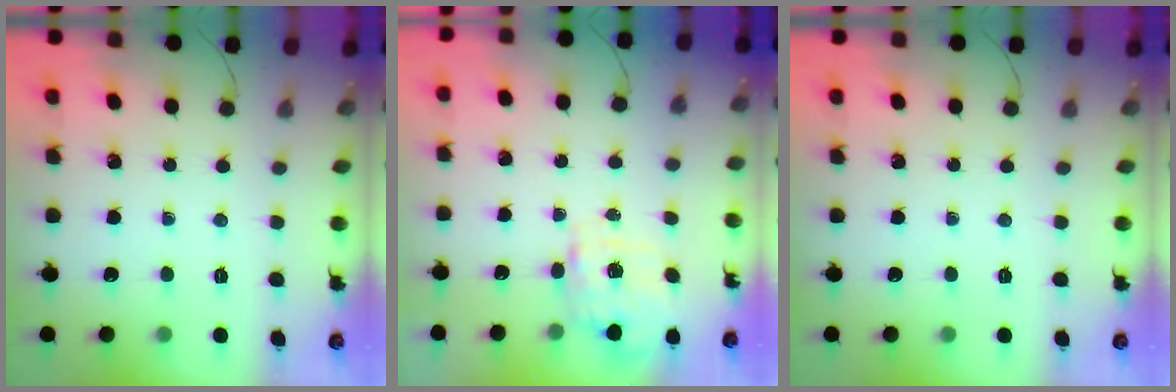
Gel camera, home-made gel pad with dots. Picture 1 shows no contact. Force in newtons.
{"total": 4.0, "press": 3.9, "slide": 0.9}
{"total": 0.0}